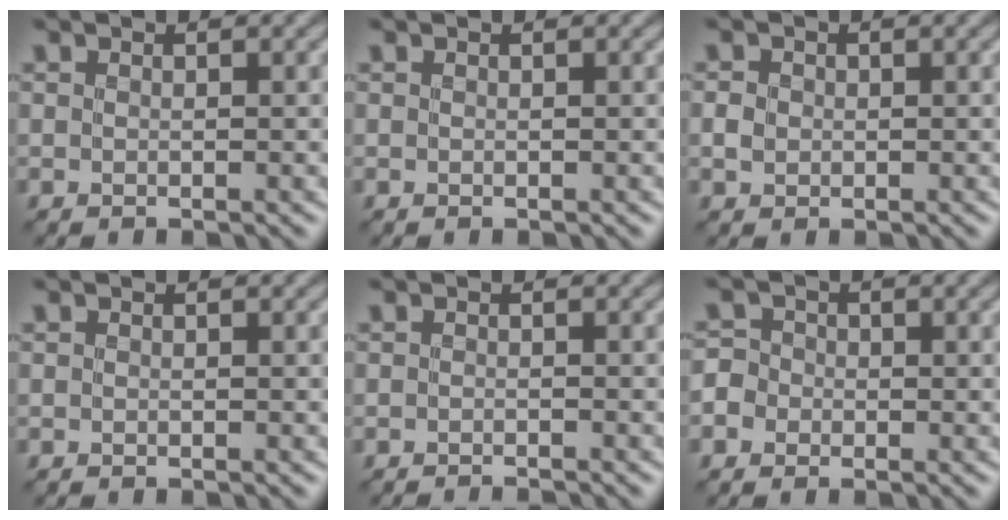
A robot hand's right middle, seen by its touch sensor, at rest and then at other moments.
{"total": 0.0}
{"total": 1.4, "force": [-0.1, 1.3, 0.6], "torque": [-0.011, -0.001, -0.006]}
{"total": 0.0}
{"total": 1.5, "force": [-1.3, 0.2, 0.6], "torque": [0.005, -0.002, -0.022]}
{"total": 3.0, "force": [-0.9, 2.7, 0.8], "torque": [-0.003, 0.010, -0.037]}